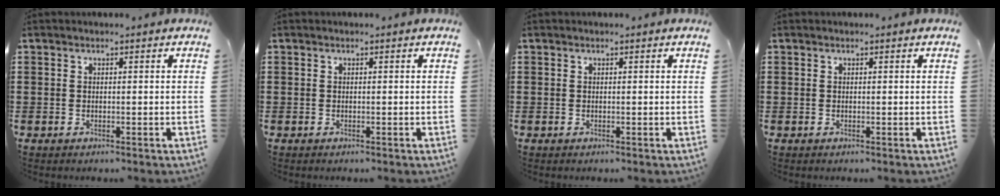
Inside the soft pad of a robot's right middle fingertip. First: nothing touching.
{"total": 0.0}
{"total": 0.0}
{"total": 0.0}